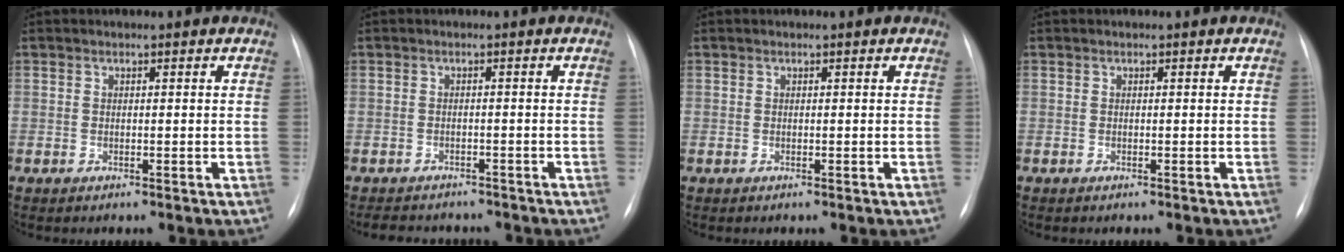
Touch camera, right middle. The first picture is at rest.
{"total": 7.7, "force": [-6.8, 2.8, 2.2], "torque": [-0.035, 0.002, -0.084]}
{"total": 0.0}
{"total": 0.0}